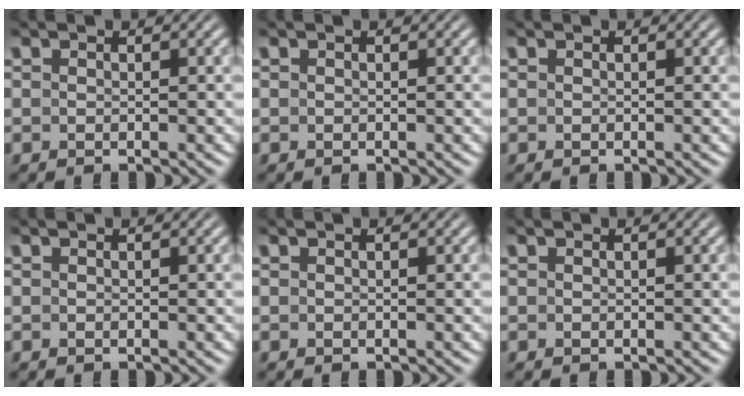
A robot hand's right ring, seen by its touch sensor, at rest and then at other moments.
{"total": 0.0}
{"total": 0.0}
{"total": 0.0}
{"total": 0.0}
{"total": 0.0}